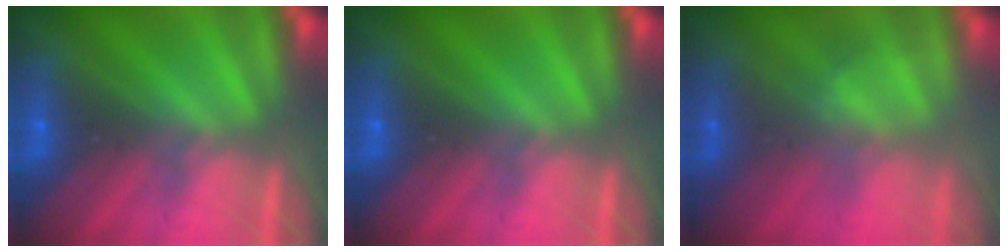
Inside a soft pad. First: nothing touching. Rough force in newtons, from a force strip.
{"total": 0.0}
{"total": 2.3}